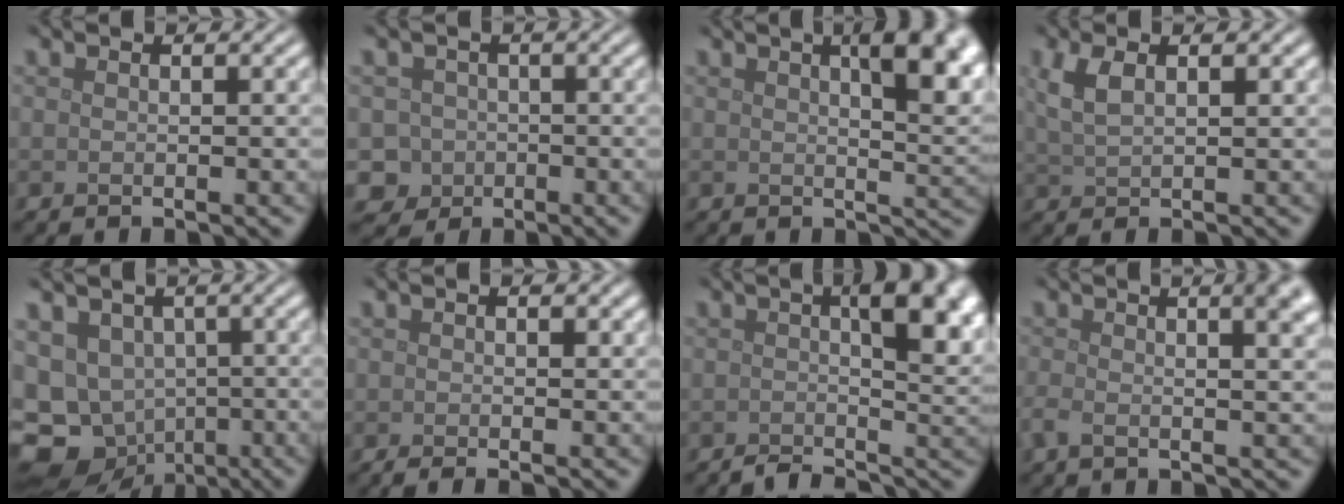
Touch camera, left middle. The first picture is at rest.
{"total": 3.8, "force": [-1.6, 3.4, 0.2], "torque": [0.020, -0.003, -0.035]}
{"total": 8.1, "force": [3.1, 3.1, 6.7], "torque": [-0.059, 0.016, 0.039]}
{"total": 3.0, "force": [1.3, 1.0, 2.5], "torque": [-0.053, 0.004, 0.026]}
{"total": 12.0, "force": [-4.4, 10.0, 4.9], "torque": [-0.099, -0.044, -0.072]}
{"total": 1.8, "force": [-0.3, 0.4, 1.7], "torque": [-0.022, -0.003, -0.006]}
{"total": 6.7, "force": [0.0, 2.4, 6.2], "torque": [-0.075, 0.006, -0.010]}
{"total": 6.6, "force": [1.0, 2.9, 5.8], "torque": [-0.062, 0.015, 0.001]}